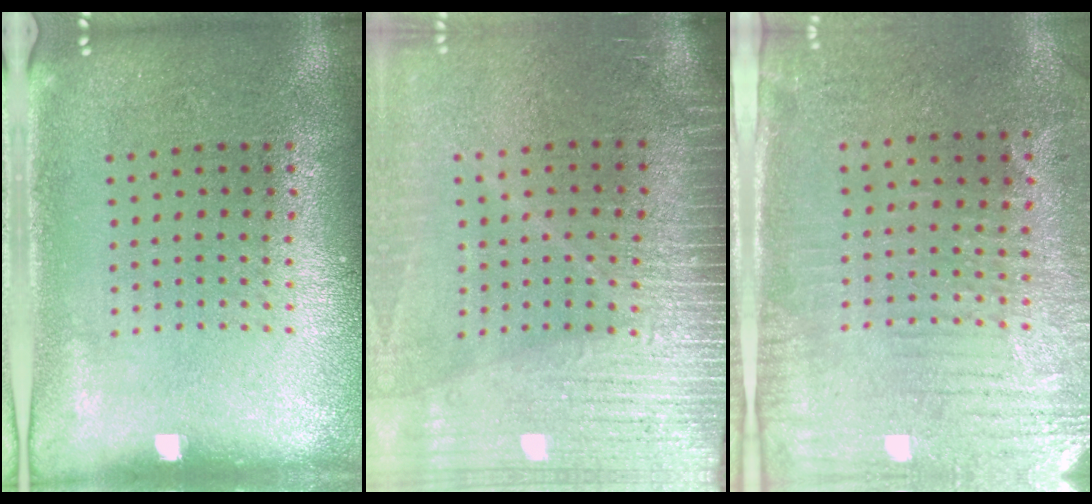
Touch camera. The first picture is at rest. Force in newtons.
{"total": 4.0, "press": 3.5, "slide": 2.0}
{"total": 3.0, "press": 2.6, "slide": 1.6}